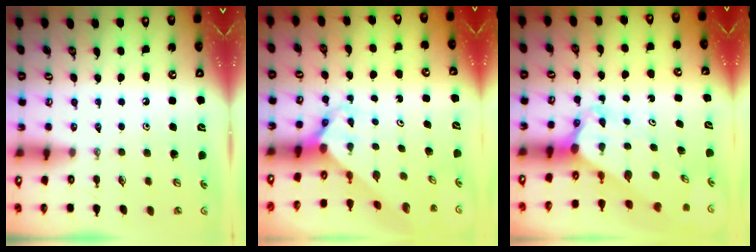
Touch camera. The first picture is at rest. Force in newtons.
{"total": 3.6, "press": 3.6, "slide": 0.4}
{"total": 3.5, "press": 3.5, "slide": 0.3}